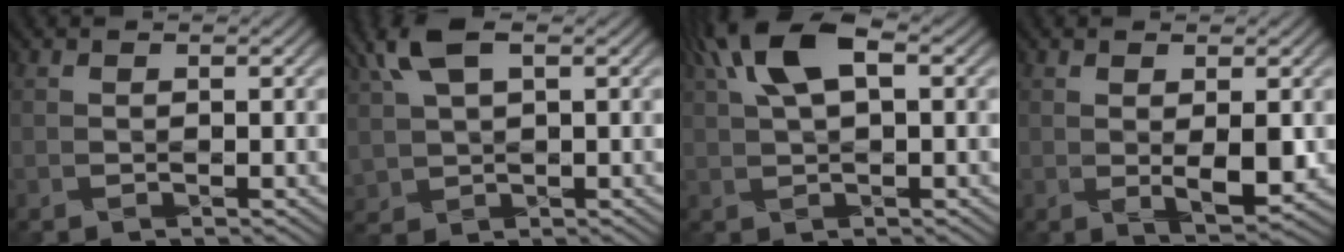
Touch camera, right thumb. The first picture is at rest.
{"total": 7.5, "force": [3.6, 3.6, 5.6], "torque": [-0.143, 0.017, 0.073]}
{"total": 7.9, "force": [3.0, 3.0, 6.6], "torque": [-0.130, 0.022, 0.050]}
{"total": 3.6, "force": [0.3, 0.8, 3.5], "torque": [-0.066, -0.006, 0.015]}